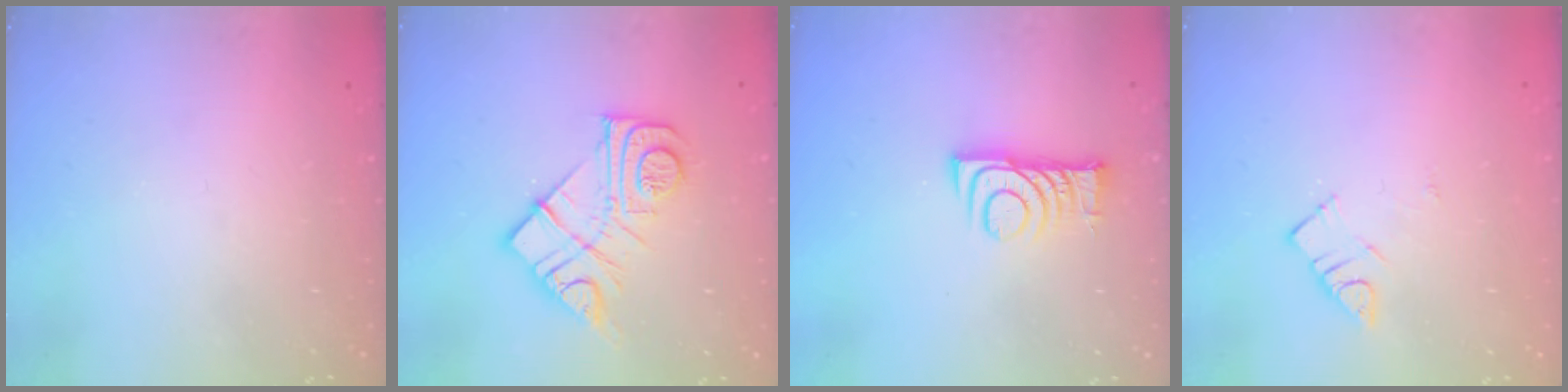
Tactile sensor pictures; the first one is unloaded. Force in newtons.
{"total": 13.9, "press": 13.8, "slide": 0.9}
{"total": 8.1, "press": 8.1, "slide": 0.9}
{"total": 4.3, "press": 4.3, "slide": 0.5}